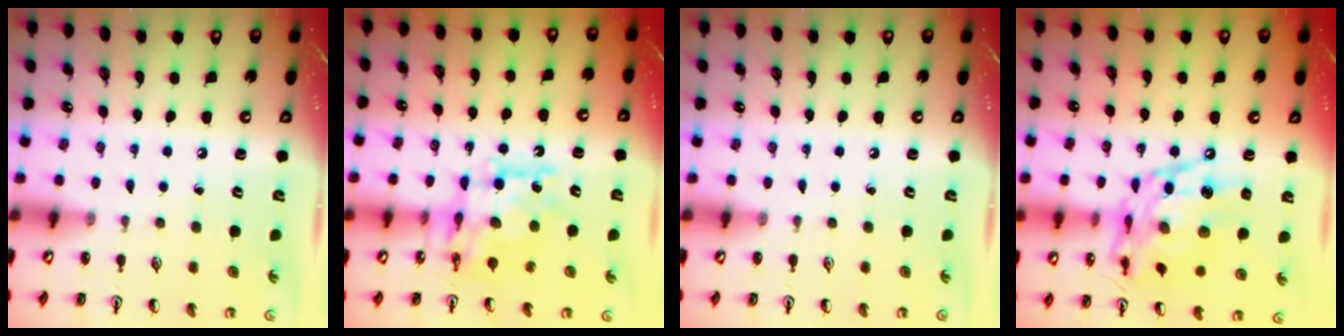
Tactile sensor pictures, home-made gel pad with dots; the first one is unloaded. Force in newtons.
{"total": 9.6, "press": 9.6, "slide": 0.5}
{"total": 0.0}
{"total": 16.1, "press": 16.0, "slide": 1.3}